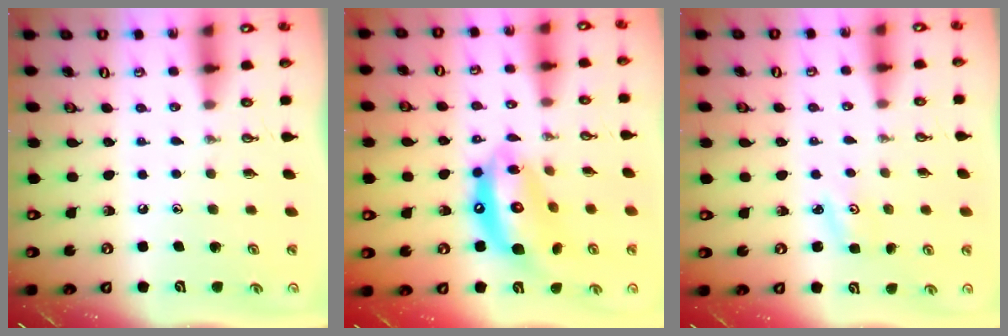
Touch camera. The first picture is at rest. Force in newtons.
{"total": 14.2, "press": 14.1, "slide": 1.2}
{"total": 2.7, "press": 2.6, "slide": 0.4}